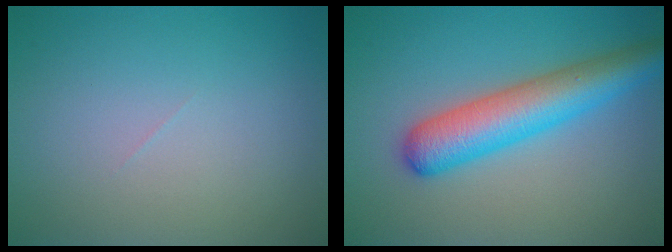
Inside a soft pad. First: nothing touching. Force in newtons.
{"total": 6.4, "press": 6.4, "slide": 0.3}